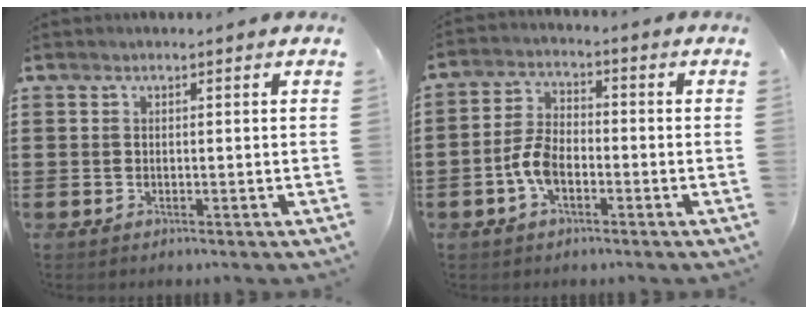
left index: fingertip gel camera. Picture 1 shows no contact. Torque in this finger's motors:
{"motor_torque": [0.77, 0.63, 0.54, 0.10]}